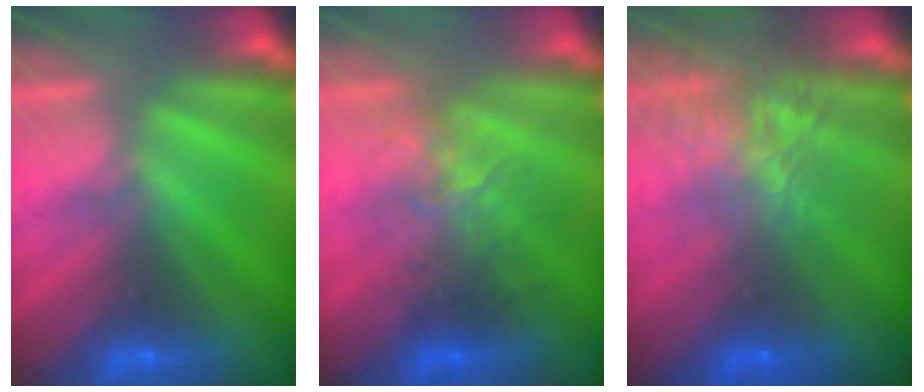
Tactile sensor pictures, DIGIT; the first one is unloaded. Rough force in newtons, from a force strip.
{"total": 2.6}
{"total": 7.6}